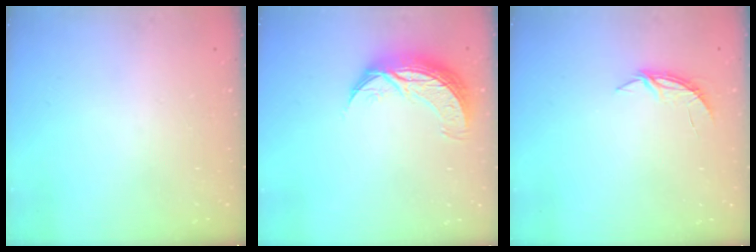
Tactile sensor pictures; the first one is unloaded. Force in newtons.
{"total": 10.3, "press": 10.2, "slide": 0.7}
{"total": 4.4, "press": 4.3, "slide": 0.4}